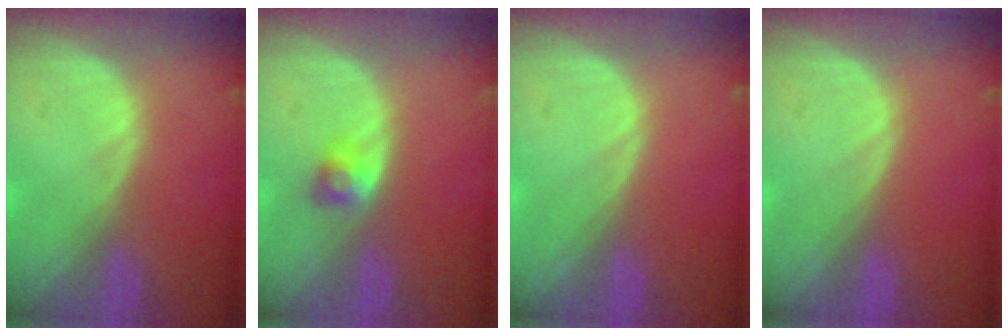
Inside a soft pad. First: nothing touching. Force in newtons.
{"total": 2.7, "press": 2.4, "slide": 1.1}
{"total": 0.0}
{"total": 0.0}